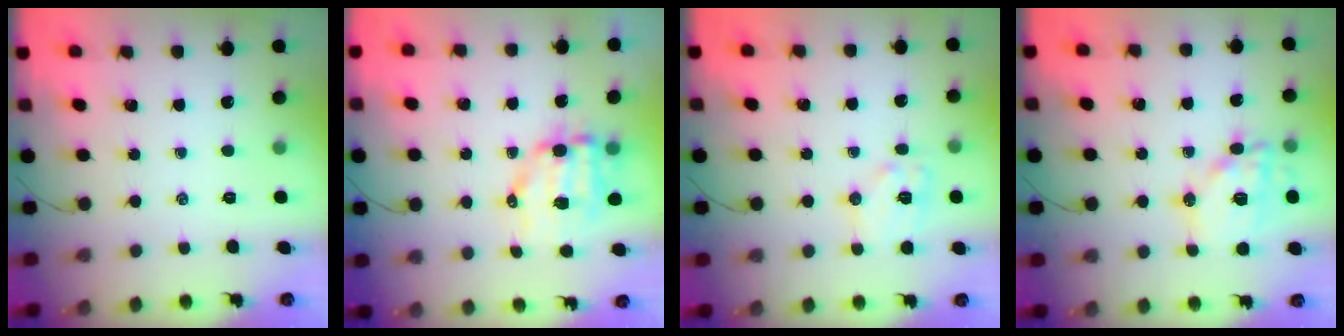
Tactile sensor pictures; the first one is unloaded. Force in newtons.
{"total": 9.0, "press": 8.7, "slide": 2.0}
{"total": 10.5, "press": 10.5, "slide": 0.4}
{"total": 12.8, "press": 12.7, "slide": 1.9}